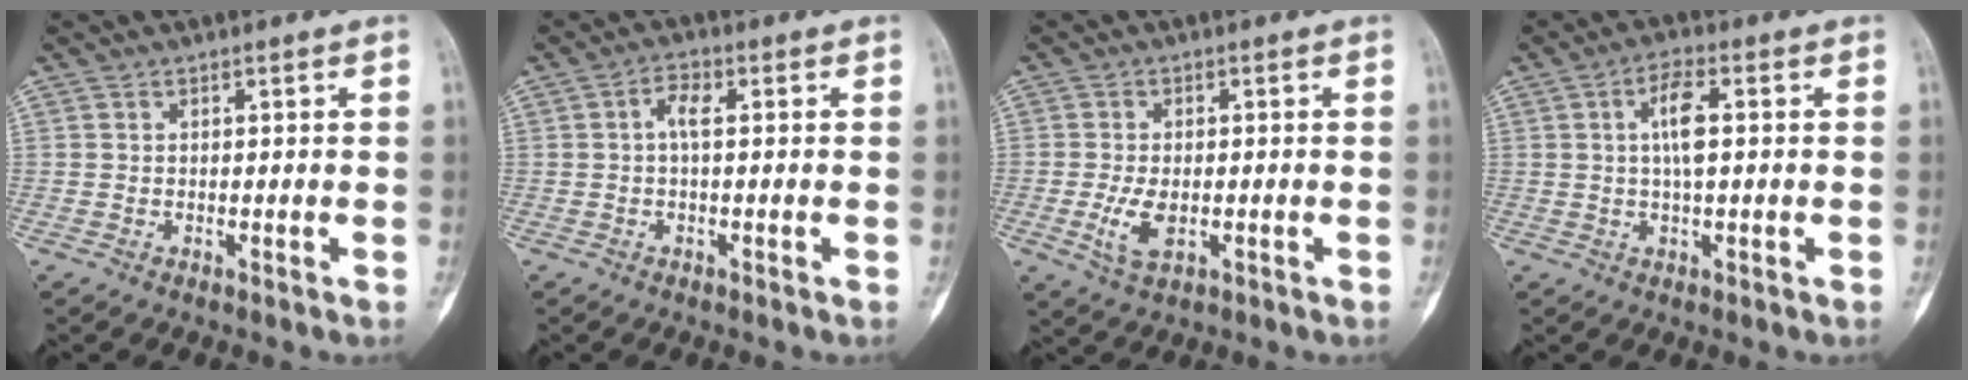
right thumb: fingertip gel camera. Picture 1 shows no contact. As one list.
[{"total": 3.2, "force": [0.2, 1.3, 2.9], "torque": [-0.056, 0.009, -0.002]}, {"total": 5.4, "force": [-1.3, 2.8, 4.5], "torque": [-0.096, -0.004, -0.020]}, {"total": 5.9, "force": [0.8, 2.0, 5.5], "torque": [-0.107, 0.006, 0.010]}]